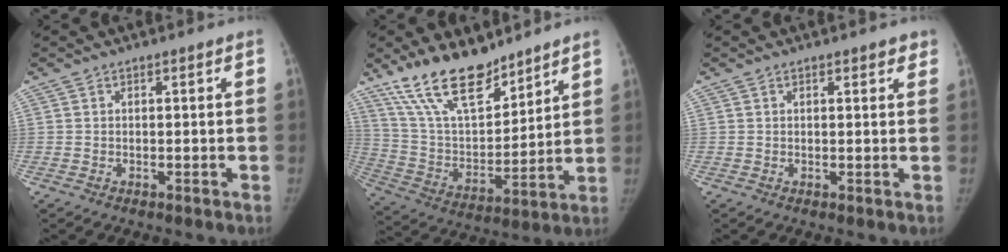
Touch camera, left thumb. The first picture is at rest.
{"total": 18.1, "force": [13.7, 7.0, 9.6], "torque": [-0.136, -0.072, 0.260]}
{"total": 1.8, "force": [1.3, 0.8, 1.0], "torque": [0.002, -0.004, 0.012]}